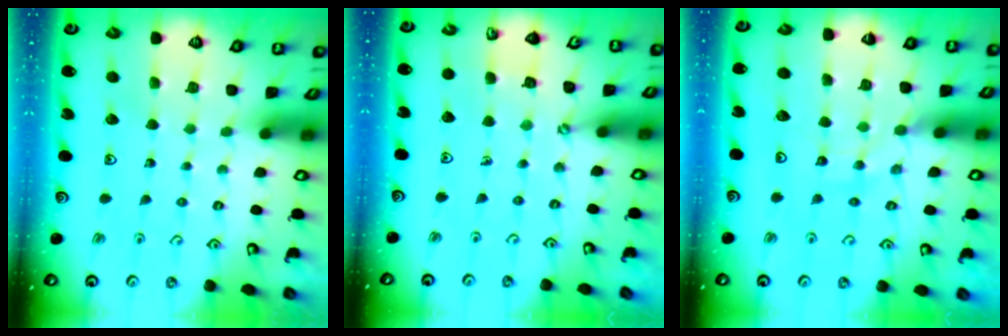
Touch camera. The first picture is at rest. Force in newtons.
{"total": 2.3, "press": 2.2, "slide": 0.3}
{"total": 12.2, "press": 12.2, "slide": 1.4}